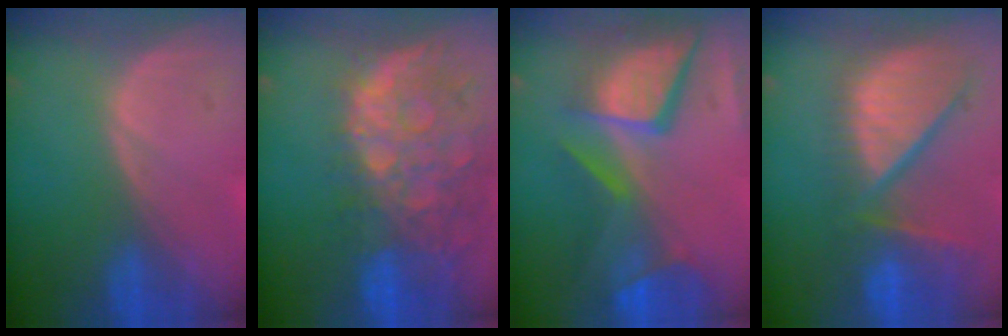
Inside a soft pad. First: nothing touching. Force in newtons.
{"total": 13.6, "press": 11.1, "slide": 7.9}
{"total": 12.4, "press": 10.1, "slide": 7.1}
{"total": 12.6, "press": 10.7, "slide": 6.7}